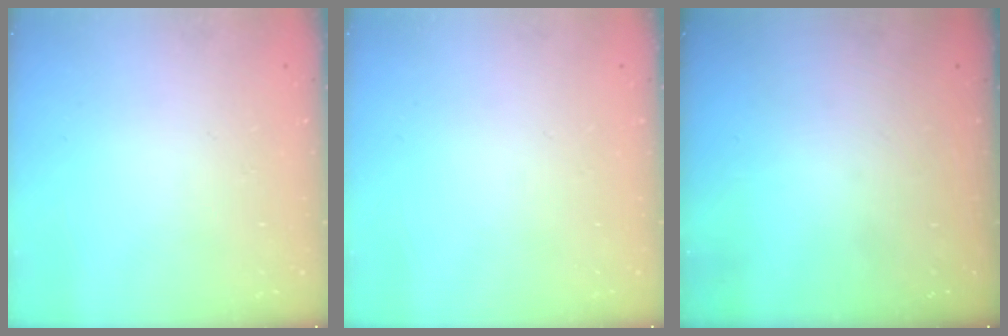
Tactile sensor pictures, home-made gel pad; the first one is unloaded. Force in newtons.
{"total": 0.0}
{"total": 0.0}